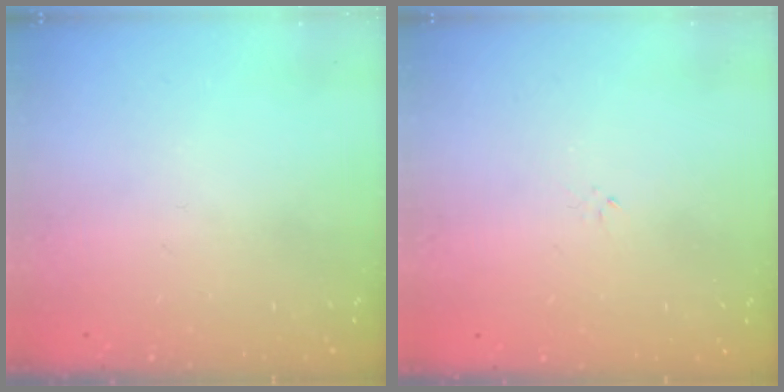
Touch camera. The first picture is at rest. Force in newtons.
{"total": 0.0}